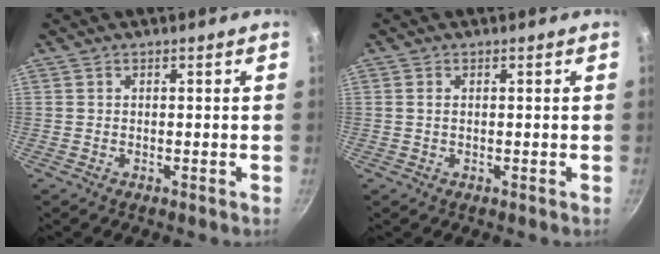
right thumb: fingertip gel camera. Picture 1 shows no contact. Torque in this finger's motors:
{"motor_torque": [-0.15, 0.12, -0.28, 0.41, -0.05]}